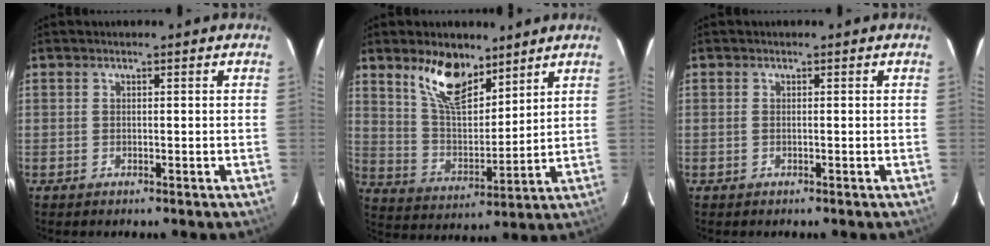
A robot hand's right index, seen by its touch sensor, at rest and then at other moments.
{"total": 12.1, "force": [8.4, 5.2, 7.0], "torque": [-0.123, -0.001, 0.160]}
{"total": 0.6, "force": [-0.1, 0.0, 0.6], "torque": [-0.012, 0.001, -0.004]}